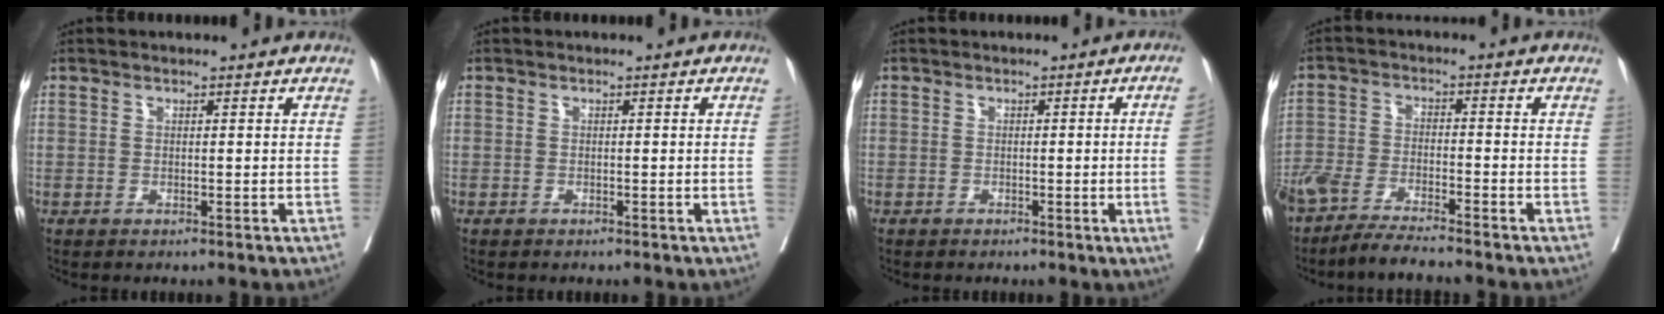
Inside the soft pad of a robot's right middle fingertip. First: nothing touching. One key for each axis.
{"total": 0.6, "fx": -0.1, "fy": -0.3, "fz": 0.5, "tx": -0.001, "ty": 0.001, "tz": -0.003}
{"total": 6.3, "fx": -0.9, "fy": -2.2, "fz": 5.9, "tx": -0.055, "ty": -0.013, "tz": -0.014}
{"total": 9.9, "fx": -8.8, "fy": 0.7, "fz": 4.6, "tx": -0.082, "ty": -0.019, "tz": -0.153}